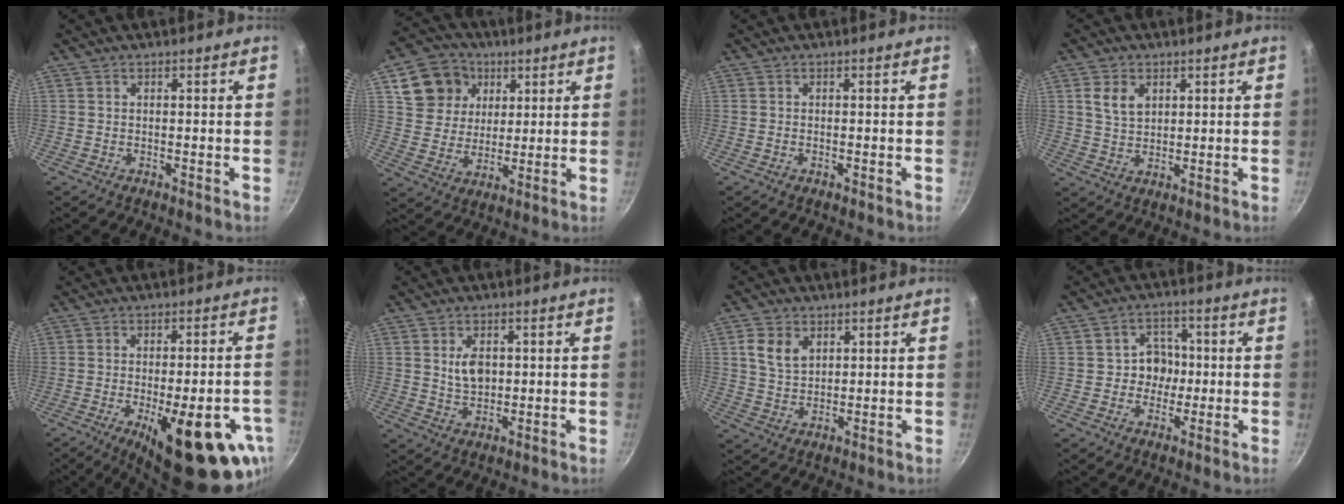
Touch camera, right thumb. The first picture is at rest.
{"total": 12.2, "force": [5.0, 10.2, 4.4], "torque": [-0.057, -0.005, 0.085]}
{"total": 0.5, "force": [-0.2, 0.2, 0.4], "torque": [-0.007, 0.002, -0.004]}
{"total": 5.3, "force": [1.9, 3.7, 3.2], "torque": [-0.049, -0.006, 0.037]}
{"total": 21.1, "force": [-8.2, 7.3, 18.0], "torque": [-0.209, 0.008, -0.098]}
{"total": 5.3, "force": [1.0, 3.5, 3.8], "torque": [-0.054, -0.009, 0.021]}
{"total": 6.2, "force": [2.2, 4.4, 3.7], "torque": [-0.056, -0.007, 0.042]}
{"total": 6.1, "force": [-0.4, 5.5, 2.5], "torque": [0.009, 0.009, -0.012]}